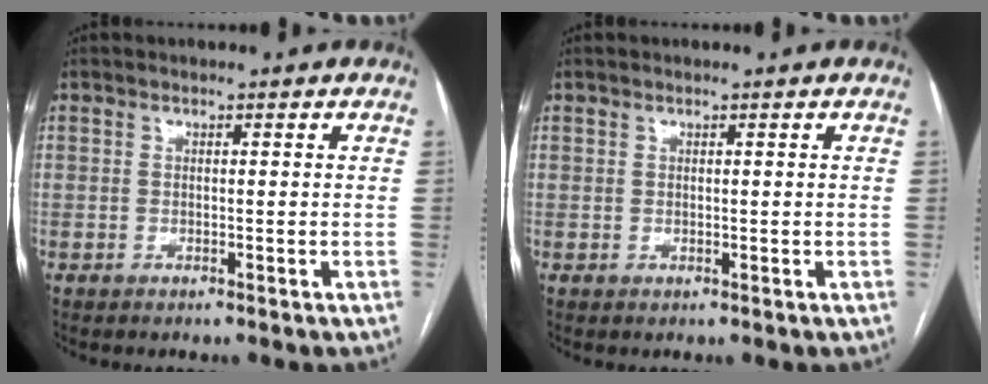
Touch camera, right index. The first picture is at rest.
{"total": 0.0}